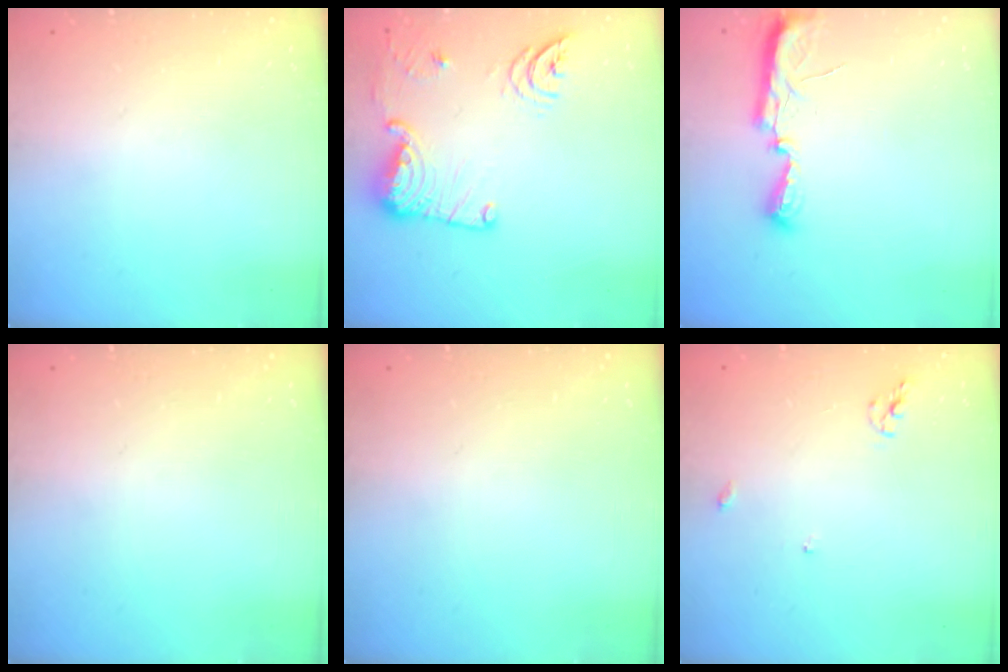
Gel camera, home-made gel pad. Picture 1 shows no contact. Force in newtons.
{"total": 15.7, "press": 15.5, "slide": 2.6}
{"total": 7.6, "press": 7.6, "slide": 0.7}
{"total": 0.0}
{"total": 0.0}
{"total": 5.4, "press": 5.4, "slide": 0.0}